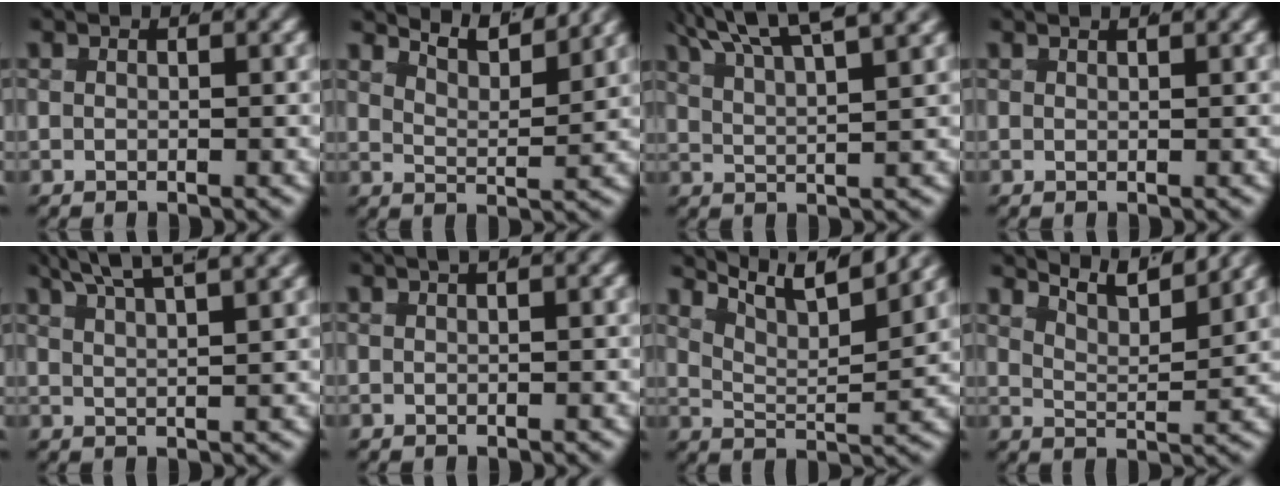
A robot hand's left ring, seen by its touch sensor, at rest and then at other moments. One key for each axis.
{"total": 6.9, "fx": 5.3, "fy": 3.0, "fz": 3.2, "tx": -0.052, "ty": 0.020, "tz": 0.064}
{"total": 5.4, "fx": 3.6, "fy": 2.4, "fz": 3.2, "tx": -0.067, "ty": 0.009, "tz": 0.050}
{"total": 1.2, "fx": 1.1, "fy": 0.3, "fz": 0.3, "tx": -0.001, "ty": 0.007, "tz": 0.015}
{"total": 5.2, "fx": 4.0, "fy": 1.9, "fz": 2.8, "tx": -0.051, "ty": 0.011, "tz": 0.058}
{"total": 1.9, "fx": 1.2, "fy": 0.8, "fz": 1.2, "tx": -0.004, "ty": 0.019, "tz": 0.010}
{"total": 7.9, "fx": 5.1, "fy": 3.6, "fz": 4.8, "tx": -0.073, "ty": 0.009, "tz": 0.066}
{"total": 7.8, "fx": 5.9, "fy": 3.3, "fz": 3.8, "tx": -0.060, "ty": 0.024, "tz": 0.070}